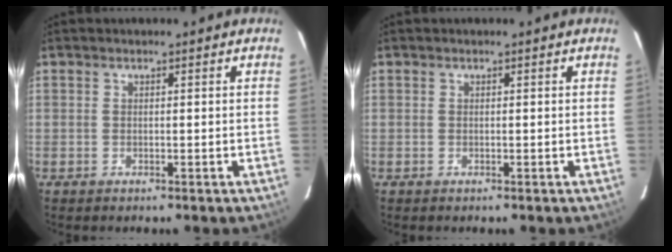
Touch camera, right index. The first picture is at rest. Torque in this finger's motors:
{"motor_torque": [0.00, 0.00, 0.03, 0.00]}